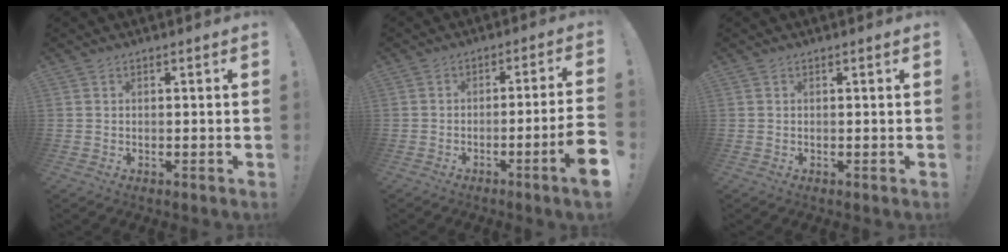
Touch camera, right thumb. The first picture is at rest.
{"total": 8.0, "force": [-3.6, -0.6, 7.1], "torque": [-0.118, 0.009, -0.061]}
{"total": 0.6, "force": [0.1, -0.2, 0.6], "torque": [-0.010, -0.001, 0.001]}